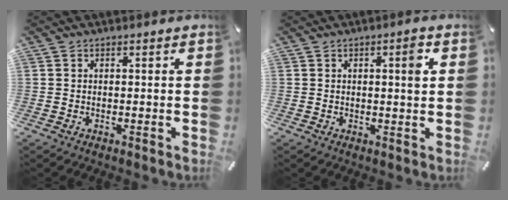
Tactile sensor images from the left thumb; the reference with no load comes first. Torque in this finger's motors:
{"motor_torque": [0.09, -0.12, 0.18, 0.16, 0.02]}